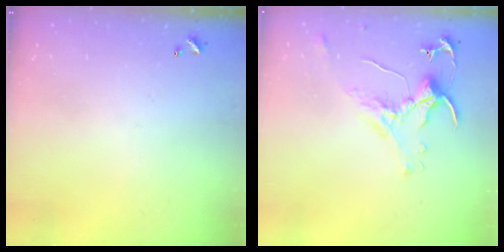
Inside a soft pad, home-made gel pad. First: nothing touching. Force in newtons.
{"total": 0.8, "press": 0.7, "slide": 0.3}